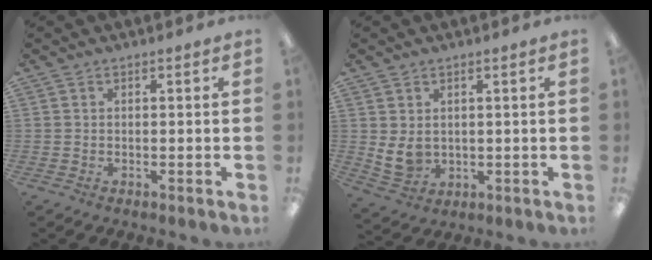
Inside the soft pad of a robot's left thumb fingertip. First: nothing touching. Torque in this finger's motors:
{"motor_torque": [0.69, 0.64, 0.66, -0.51, 0.00]}